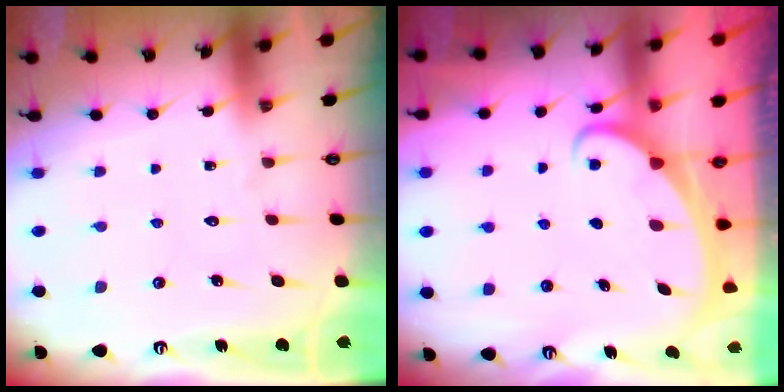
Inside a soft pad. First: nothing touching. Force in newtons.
{"total": 2.3, "press": 2.3, "slide": 0.3}